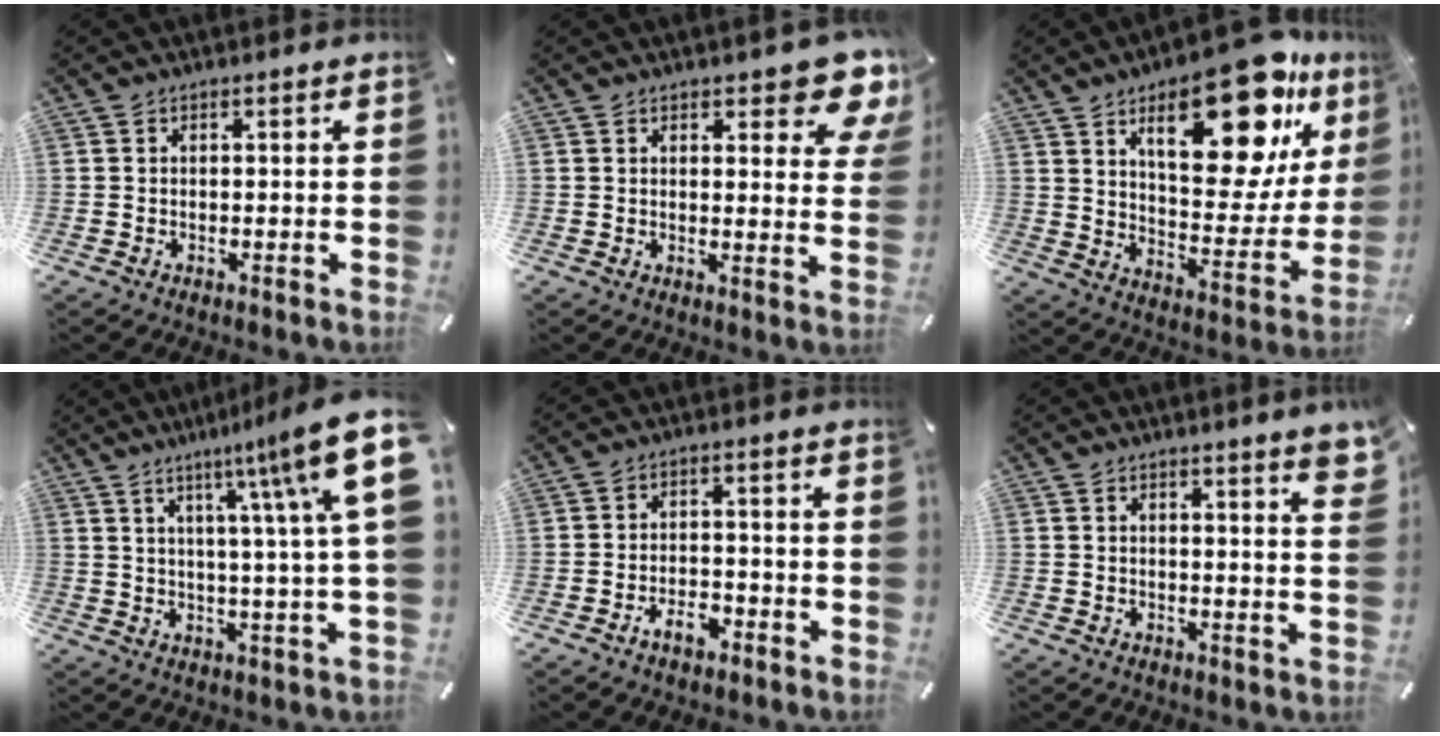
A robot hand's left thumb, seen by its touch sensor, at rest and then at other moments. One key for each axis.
{"total": 9.6, "fx": 6.6, "fy": 4.0, "fz": 5.7, "tx": -0.060, "ty": -0.047, "tz": 0.114}
{"total": 25.0, "fx": 14.4, "fy": 11.0, "fz": 17.2, "tx": -0.227, "ty": -0.091, "tz": 0.234}
{"total": 17.2, "fx": 7.2, "fy": 2.1, "fz": 15.4, "tx": -0.239, "ty": -0.036, "tz": 0.101}
{"total": 5.2, "fx": -3.3, "fy": 2.8, "fz": 3.0, "tx": -0.050, "ty": 0.017, "tz": -0.059}
{"total": 4.3, "fx": 2.9, "fy": -0.1, "fz": 3.2, "tx": -0.051, "ty": -0.016, "tz": 0.047}